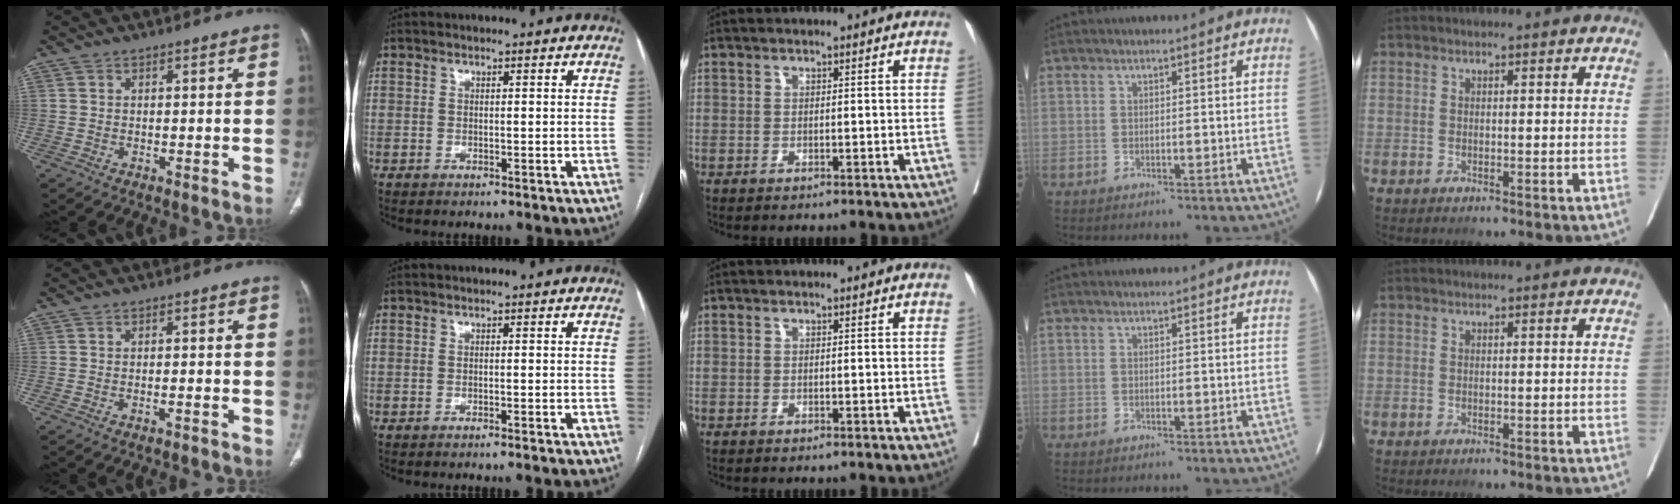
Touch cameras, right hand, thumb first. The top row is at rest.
{"thumb": {"total": 0.9, "force": [-0.8, 0.0, 0.5], "torque": [-0.016, 0.012, -0.009]}, "index": {"total": 2.0, "force": [-1.7, -0.3, 0.9], "torque": [-0.012, 0.002, -0.022]}}